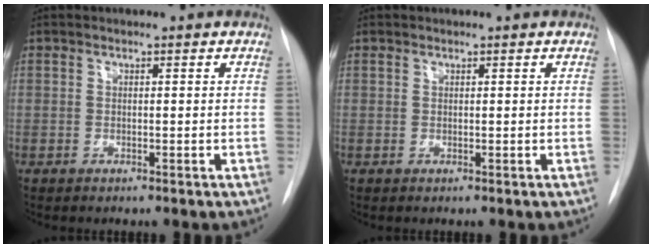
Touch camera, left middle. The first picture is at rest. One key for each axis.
{"total": 0.0}